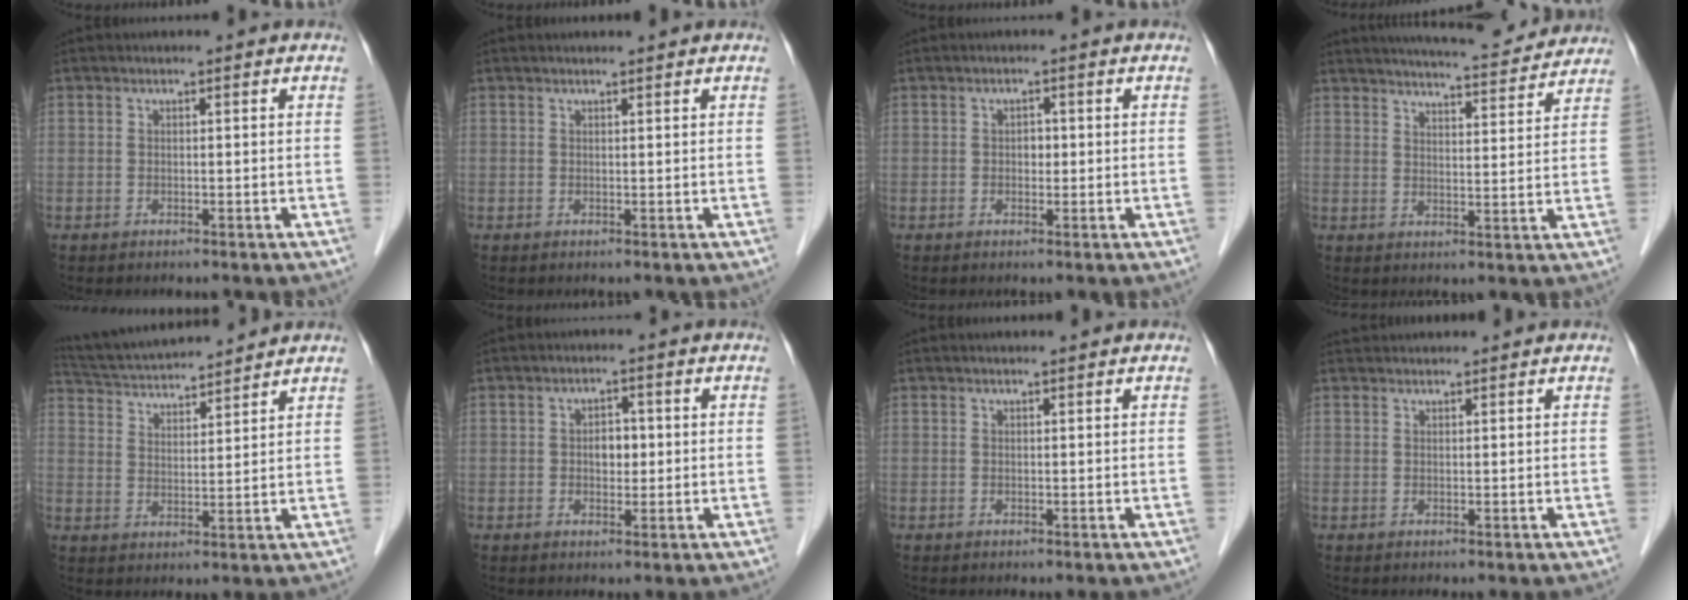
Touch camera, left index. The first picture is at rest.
{"total": 1.4, "force": [1.3, 0.0, 0.6], "torque": [-0.007, 0.009, 0.020]}
{"total": 1.3, "force": [-0.1, 0.9, 0.9], "torque": [-0.011, 0.001, -0.003]}
{"total": 13.1, "force": [12.2, 1.7, 4.3], "torque": [-0.060, 0.002, 0.154]}
{"total": 12.7, "force": [11.9, 0.9, 4.3], "torque": [-0.087, 0.023, 0.201]}
{"total": 2.6, "force": [0.0, 1.7, 2.0], "torque": [-0.030, 0.004, 0.001]}
{"total": 0.7, "force": [0.7, 0.0, 0.3], "torque": [-0.006, 0.005, 0.011]}
{"total": 2.7, "force": [2.6, 0.3, 0.5], "torque": [-0.007, 0.031, 0.045]}